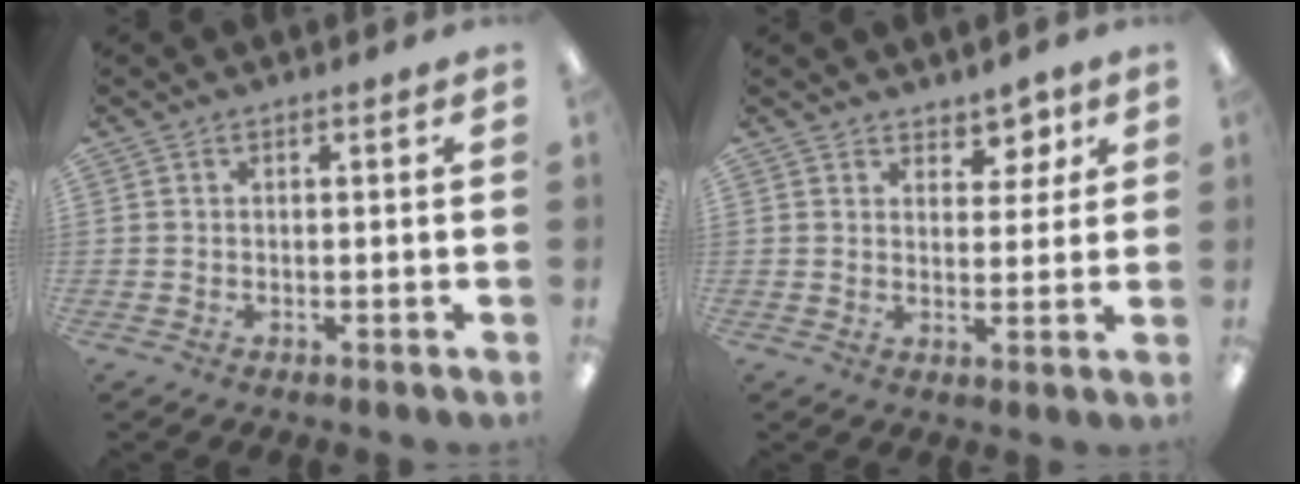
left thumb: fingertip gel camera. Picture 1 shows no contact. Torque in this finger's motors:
{"motor_torque": [-0.21, -0.13, -0.24, -0.05, -0.03]}